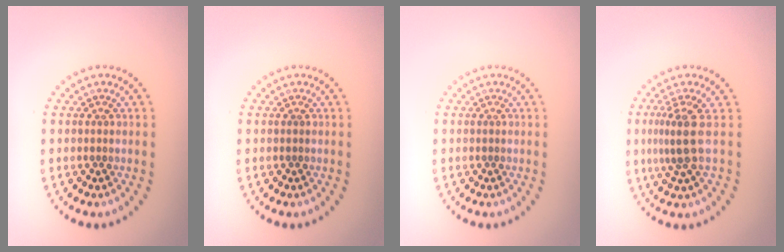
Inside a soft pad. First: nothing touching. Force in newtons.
{"total": 0.0}
{"total": 0.0}
{"total": 2.8, "press": 1.9, "slide": 2.1}